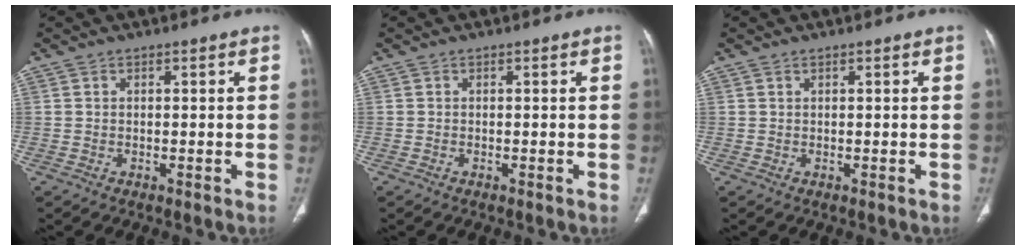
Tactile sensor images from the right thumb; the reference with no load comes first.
{"total": 0.0}
{"total": 0.0}